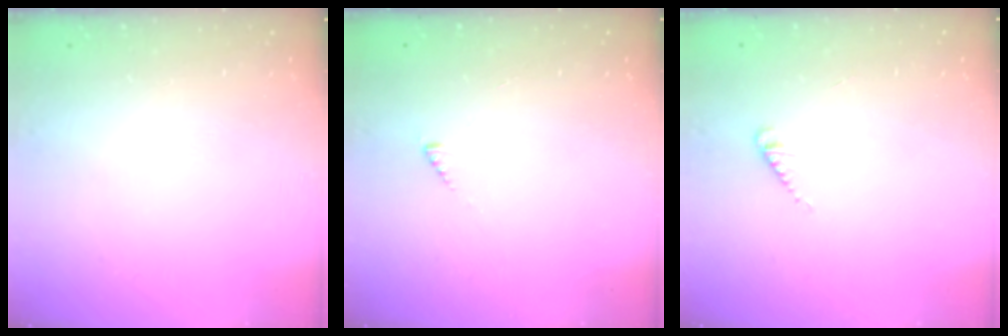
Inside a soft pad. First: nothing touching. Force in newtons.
{"total": 2.2, "press": 2.2, "slide": 0.4}
{"total": 2.3, "press": 2.3, "slide": 0.4}